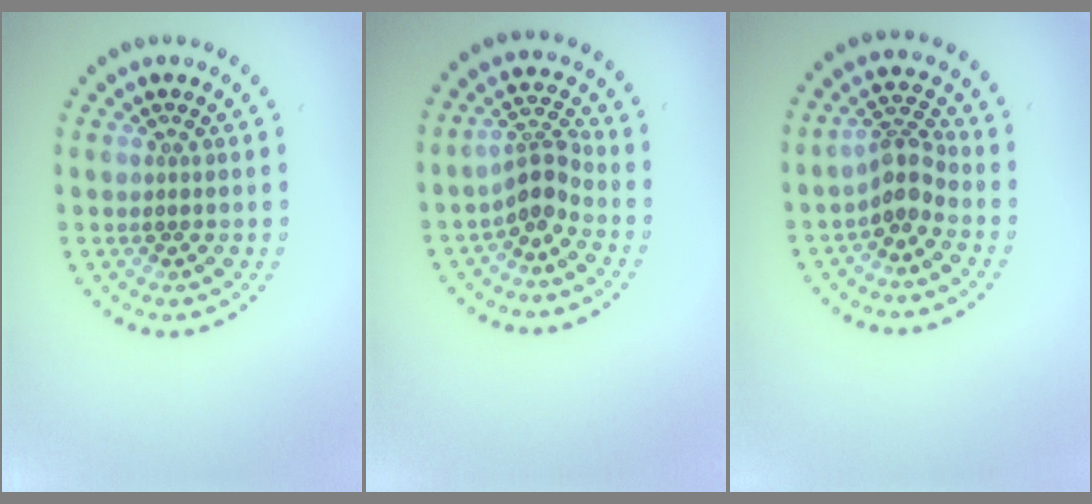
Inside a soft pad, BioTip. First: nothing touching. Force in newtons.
{"total": 2.7, "press": 1.9, "slide": 1.9}
{"total": 2.7, "press": 2.0, "slide": 1.8}